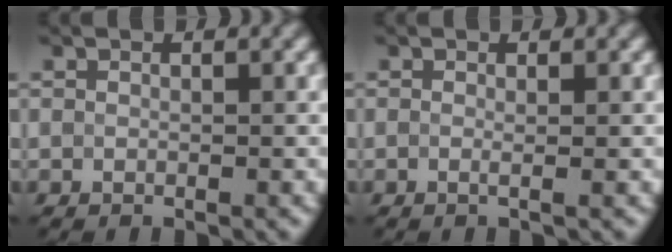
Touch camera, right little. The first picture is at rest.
{"total": 0.6, "force": [-0.1, 0.0, 0.6], "torque": [-0.012, -0.006, -0.003]}